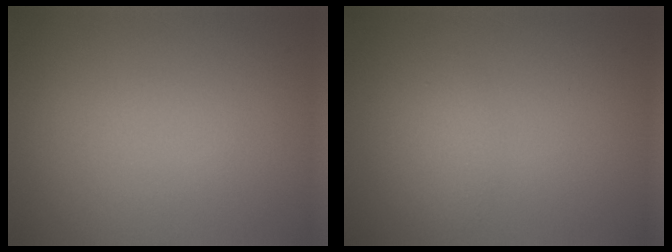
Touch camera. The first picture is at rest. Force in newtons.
{"total": 1.3, "press": 1.3, "slide": 0.0}